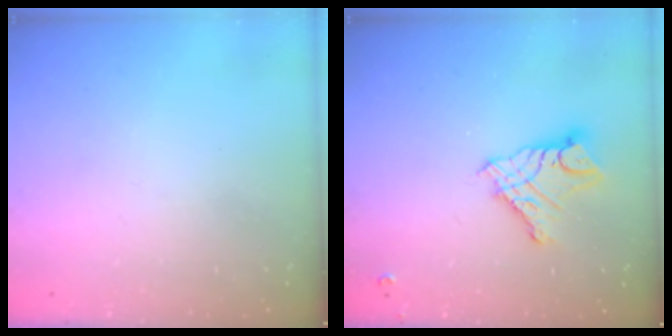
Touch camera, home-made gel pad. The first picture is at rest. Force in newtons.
{"total": 10.5, "press": 10.4, "slide": 0.8}